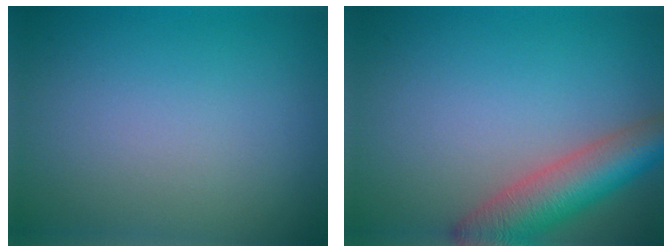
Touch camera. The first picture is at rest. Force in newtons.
{"total": 6.5, "press": 6.4, "slide": 0.6}